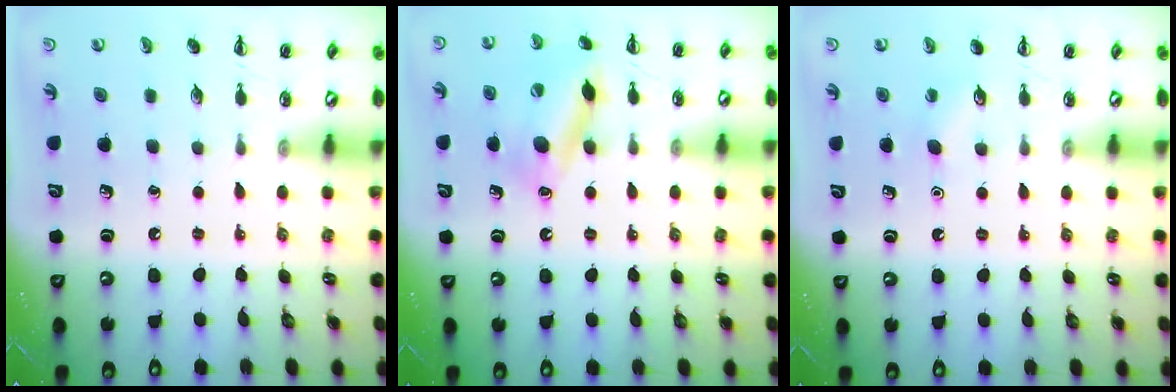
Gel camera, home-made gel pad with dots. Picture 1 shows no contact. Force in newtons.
{"total": 14.0, "press": 13.8, "slide": 2.3}
{"total": 2.8, "press": 2.7, "slide": 0.7}